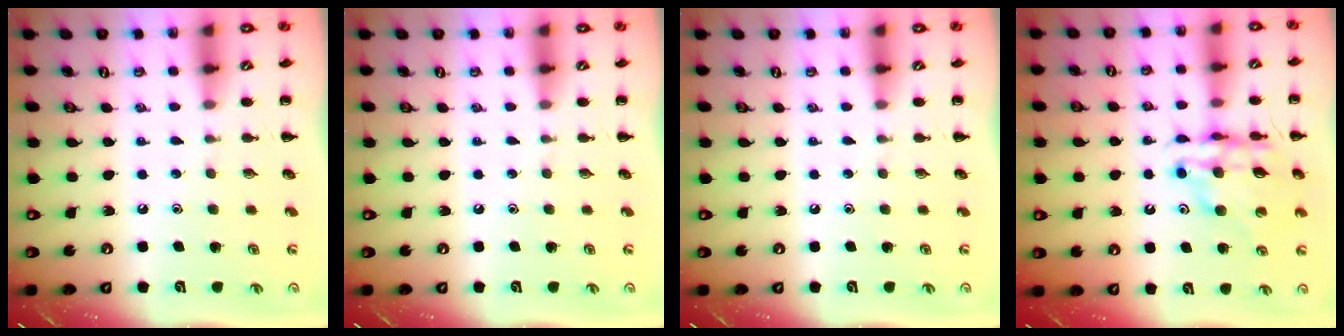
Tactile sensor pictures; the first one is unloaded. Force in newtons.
{"total": 0.0}
{"total": 0.0}
{"total": 12.4, "press": 11.8, "slide": 3.6}